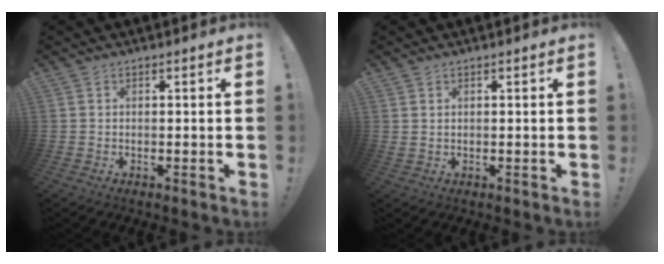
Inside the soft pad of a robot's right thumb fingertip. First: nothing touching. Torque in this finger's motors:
{"motor_torque": [-0.05, 0.05, 0.03, 0.00, 0.02]}